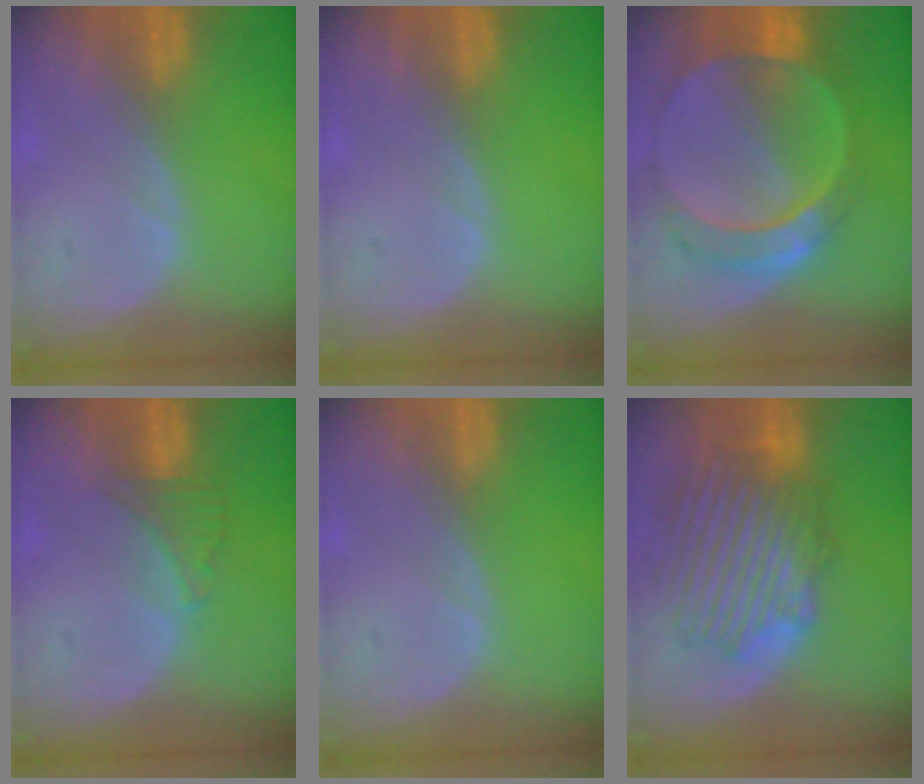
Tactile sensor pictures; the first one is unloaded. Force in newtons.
{"total": 0.0}
{"total": 9.5, "press": 8.3, "slide": 4.6}
{"total": 2.7, "press": 2.6, "slide": 0.7}
{"total": 0.0}
{"total": 9.6, "press": 9.6, "slide": 0.4}